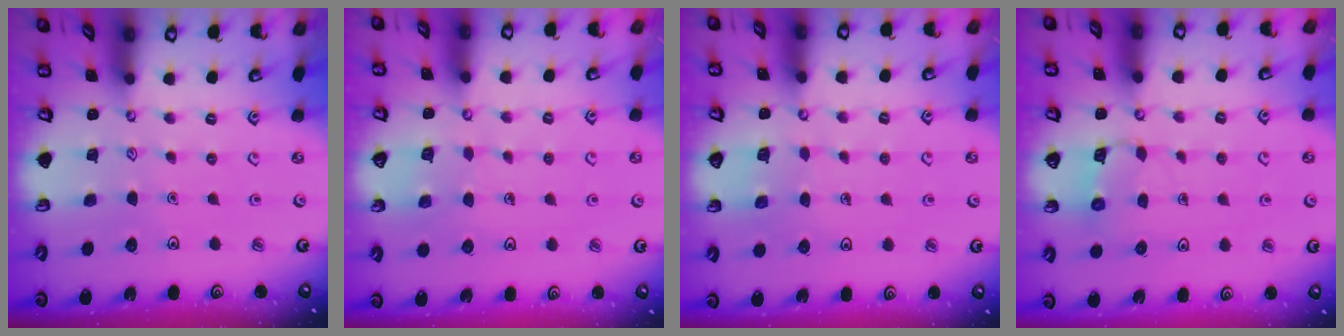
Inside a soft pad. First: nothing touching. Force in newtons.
{"total": 2.9, "press": 2.9, "slide": 0.2}
{"total": 2.7, "press": 2.7, "slide": 0.1}
{"total": 6.3, "press": 6.2, "slide": 0.4}